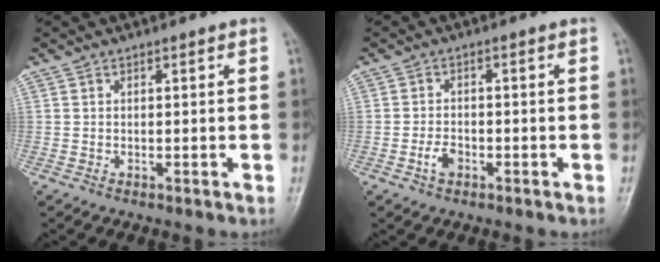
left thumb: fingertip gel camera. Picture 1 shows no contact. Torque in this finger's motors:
{"motor_torque": [-0.04, 0.10, 0.13, 0.01, 0.00]}